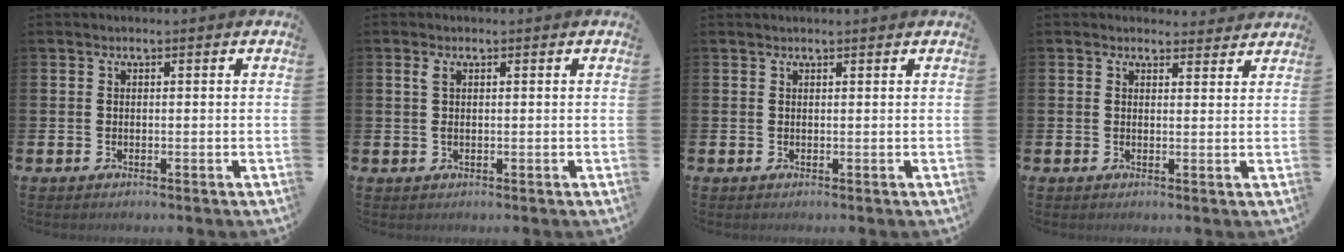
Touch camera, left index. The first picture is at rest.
{"total": 1.2, "force": [0.3, 0.5, 1.1], "torque": [-0.015, 0.003, 0.002]}
{"total": 0.5, "force": [0.5, -0.1, 0.1], "torque": [0.006, -0.004, 0.008]}
{"total": 2.0, "force": [1.9, 0.5, 0.0], "torque": [0.013, -0.011, 0.031]}